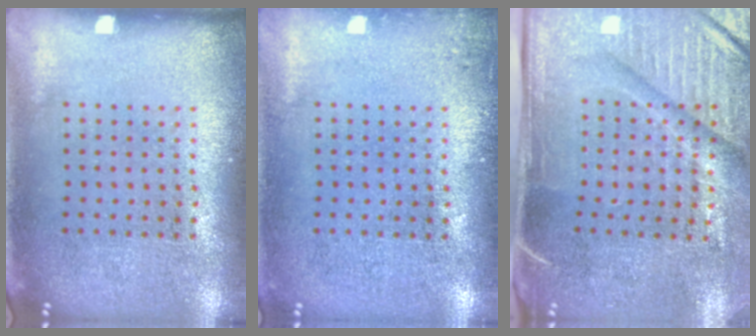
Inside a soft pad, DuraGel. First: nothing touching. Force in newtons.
{"total": 0.8, "press": 0.8, "slide": 0.2}
{"total": 4.7, "press": 3.9, "slide": 2.6}